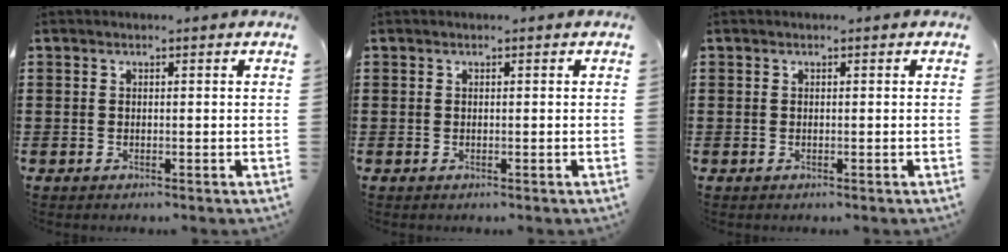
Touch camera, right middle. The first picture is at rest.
{"total": 0.0}
{"total": 0.0}